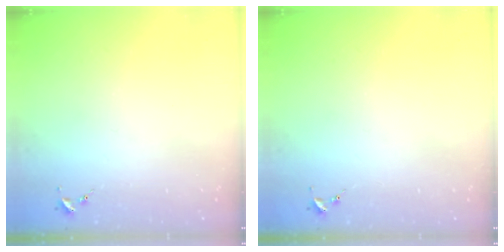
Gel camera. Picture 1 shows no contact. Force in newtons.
{"total": 0.0}